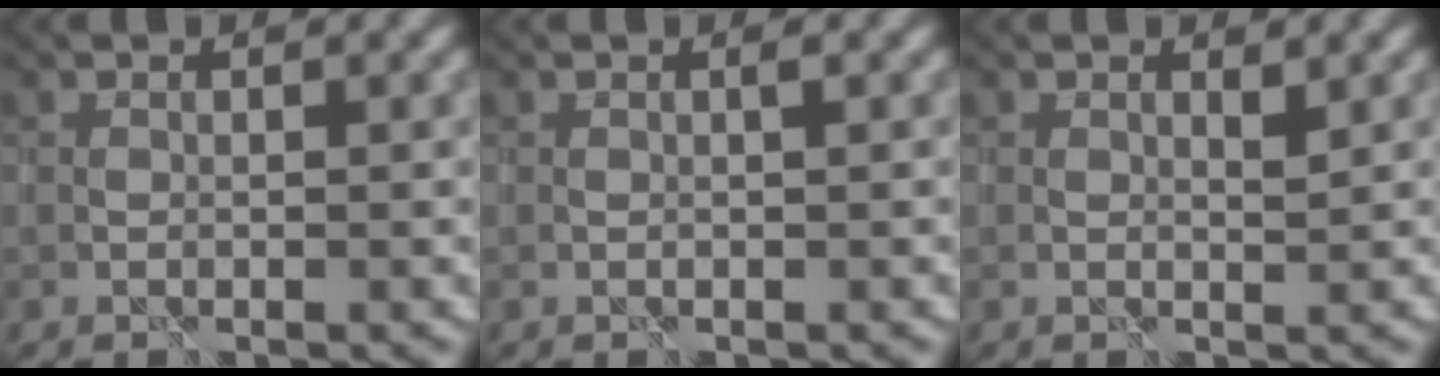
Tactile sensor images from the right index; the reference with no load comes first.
{"total": 0.5, "force": [0.1, 0.0, 0.5], "torque": [-0.008, 0.002, 0.002]}
{"total": 0.7, "force": [0.5, 0.1, 0.4], "torque": [-0.008, -0.003, 0.009]}